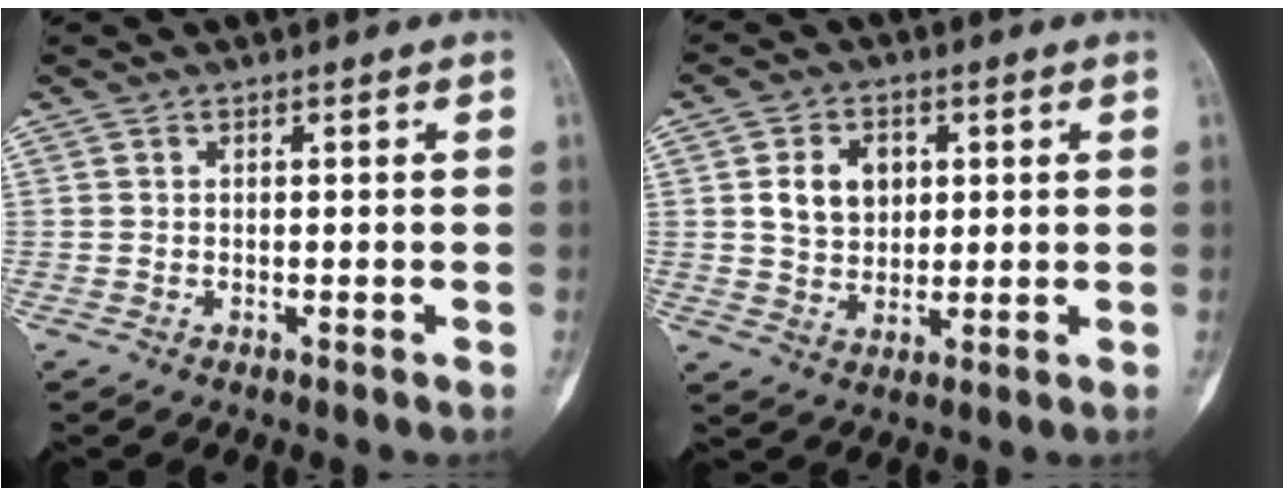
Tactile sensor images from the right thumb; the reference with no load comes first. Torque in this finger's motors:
{"motor_torque": [0.64, 0.65, 0.37, -0.22, 0.30]}